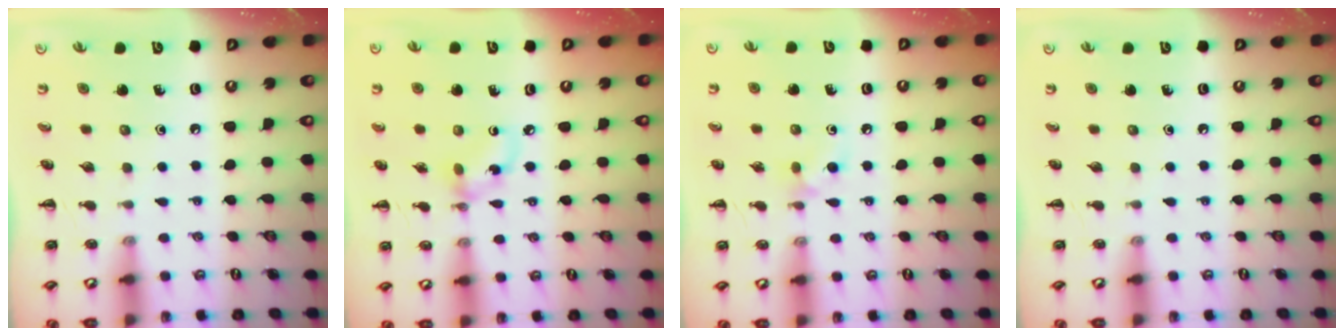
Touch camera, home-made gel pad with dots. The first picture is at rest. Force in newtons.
{"total": 4.9, "press": 4.9, "slide": 0.5}
{"total": 6.1, "press": 5.8, "slide": 2.1}
{"total": 0.0}